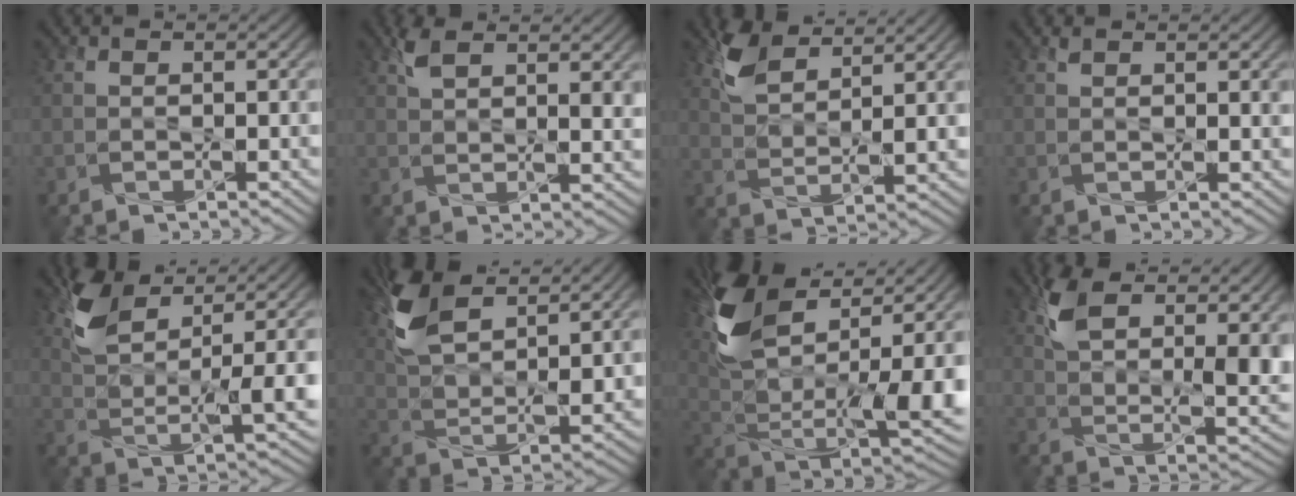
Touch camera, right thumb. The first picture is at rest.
{"total": 5.8, "force": [3.0, 2.0, 4.6], "torque": [-0.087, 0.003, 0.060]}
{"total": 6.4, "force": [4.6, 2.2, 3.9], "torque": [-0.094, 0.000, 0.098]}
{"total": 1.2, "force": [0.9, 0.2, 0.8], "torque": [-0.015, -0.001, 0.018]}
{"total": 9.7, "force": [5.4, 3.3, 7.3], "torque": [-0.152, -0.003, 0.111]}
{"total": 11.2, "force": [6.9, 4.3, 7.7], "torque": [-0.176, 0.002, 0.141]}
{"total": 16.1, "force": [6.8, 8.1, 12.2], "torque": [-0.264, 0.011, 0.129]}
{"total": 14.8, "force": [6.6, 6.7, 11.5], "torque": [-0.203, -0.003, 0.117]}